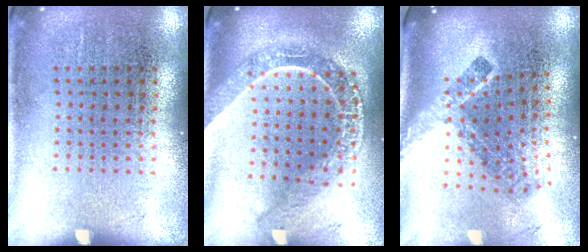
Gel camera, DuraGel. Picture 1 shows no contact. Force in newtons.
{"total": 2.2, "press": 1.8, "slide": 1.2}
{"total": 2.4, "press": 1.6, "slide": 1.8}